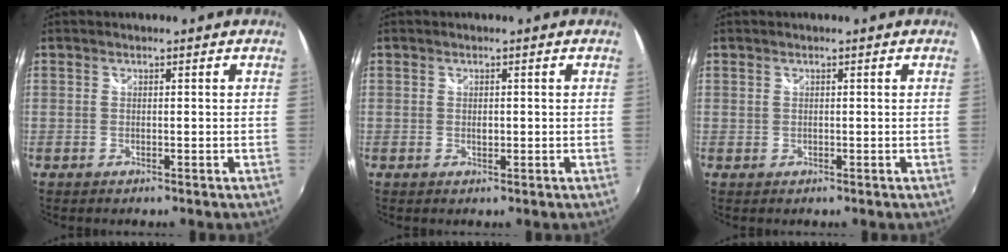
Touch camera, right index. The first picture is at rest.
{"total": 1.0, "force": [-0.1, 0.7, 0.8], "torque": [-0.012, -0.001, -0.002]}
{"total": 0.0}